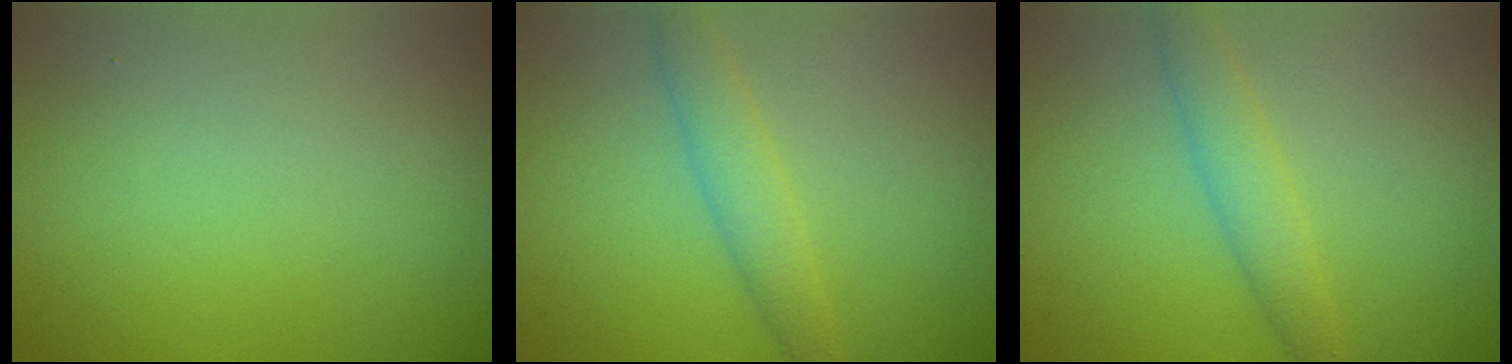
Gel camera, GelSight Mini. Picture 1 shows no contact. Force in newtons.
{"total": 2.7, "press": 2.7, "slide": 0.1}
{"total": 2.7, "press": 2.7, "slide": 0.1}